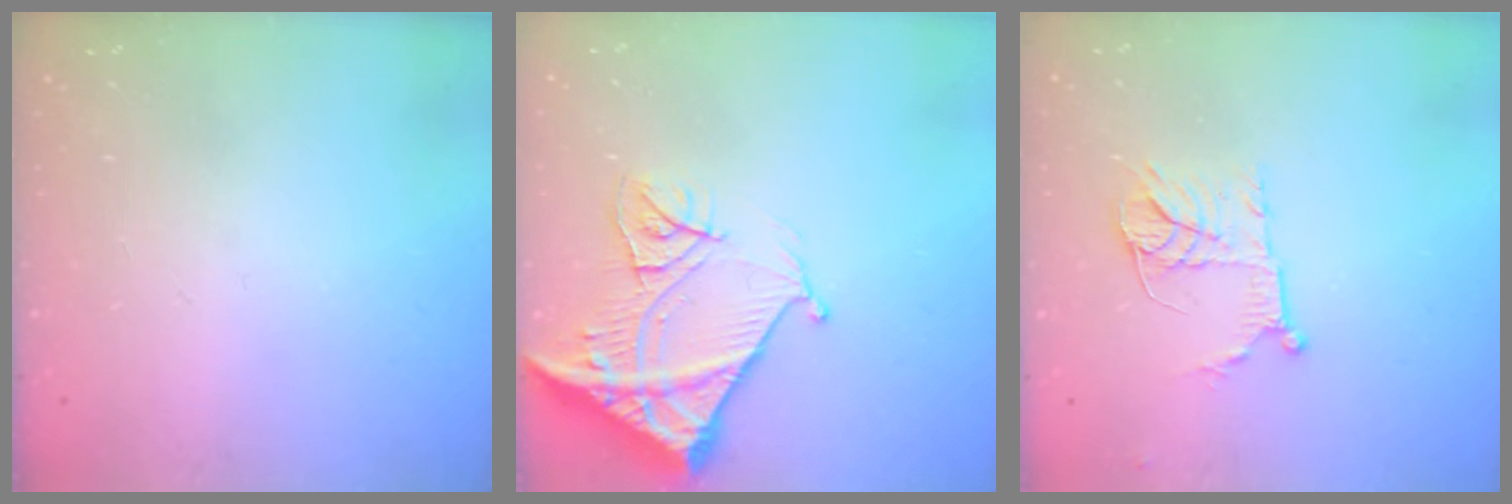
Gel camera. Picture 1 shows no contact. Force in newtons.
{"total": 15.3, "press": 15.2, "slide": 1.7}
{"total": 11.2, "press": 11.1, "slide": 0.7}